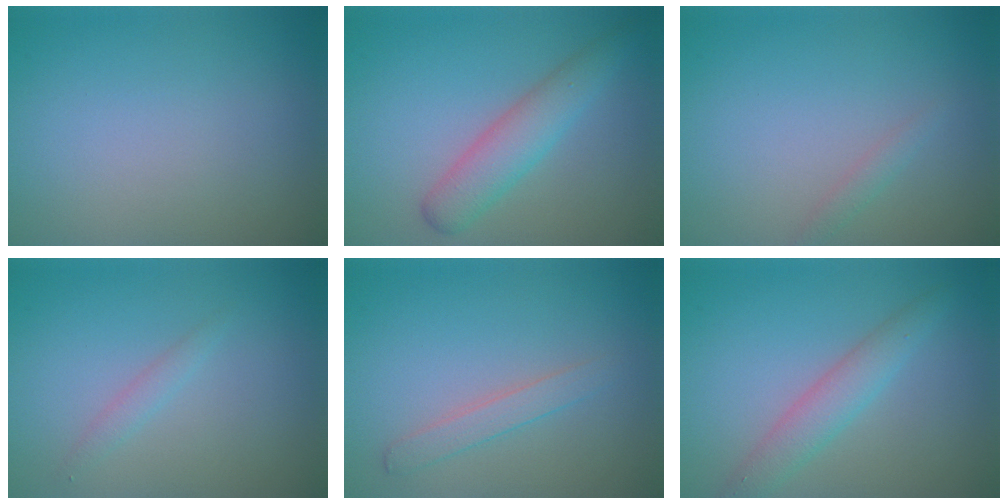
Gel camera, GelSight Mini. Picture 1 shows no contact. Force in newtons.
{"total": 3.8, "press": 3.8, "slide": 0.1}
{"total": 0.9, "press": 0.9, "slide": 0.0}
{"total": 1.0, "press": 1.0, "slide": 0.1}
{"total": 1.7, "press": 1.7, "slide": 0.1}
{"total": 2.9, "press": 2.9, "slide": 0.1}